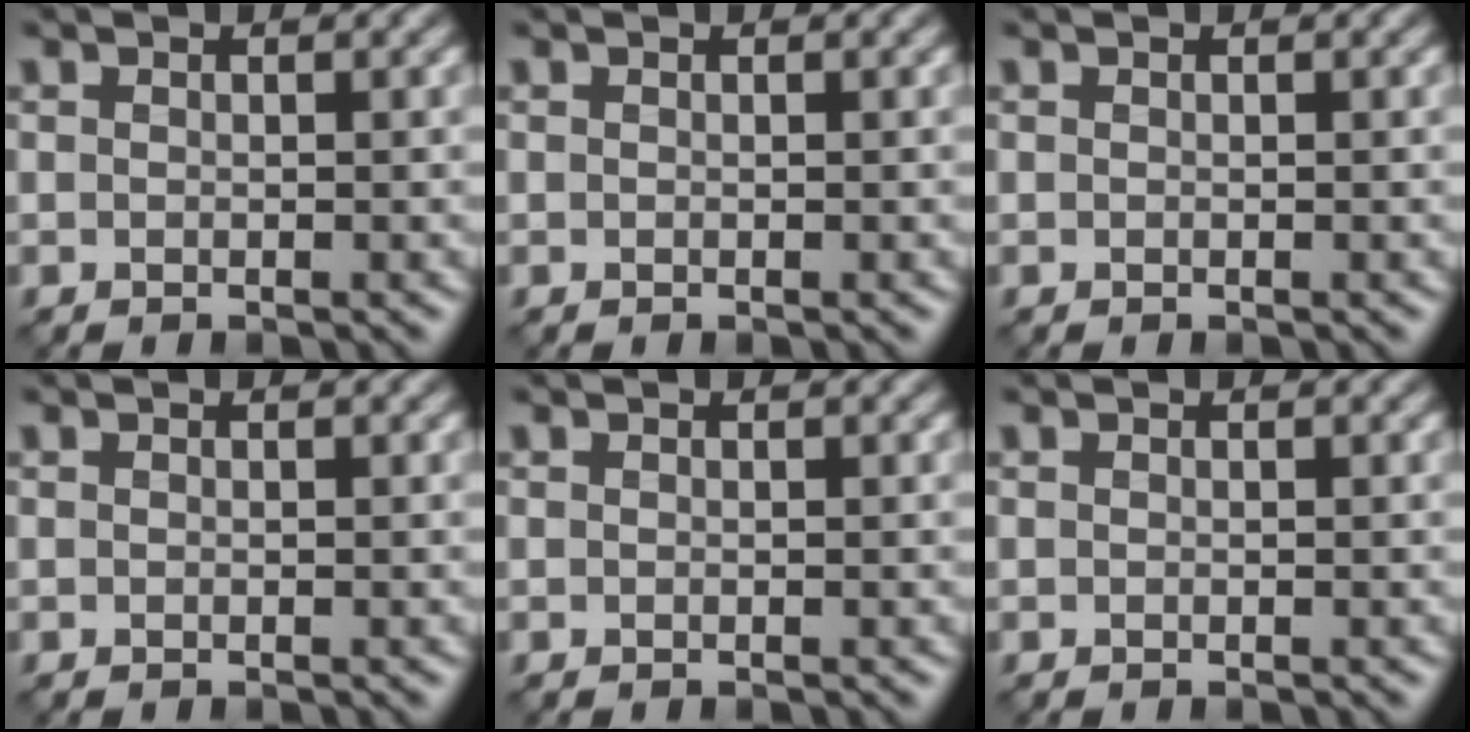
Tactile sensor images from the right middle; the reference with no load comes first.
{"total": 0.0}
{"total": 0.0}
{"total": 0.0}
{"total": 0.0}
{"total": 0.0}